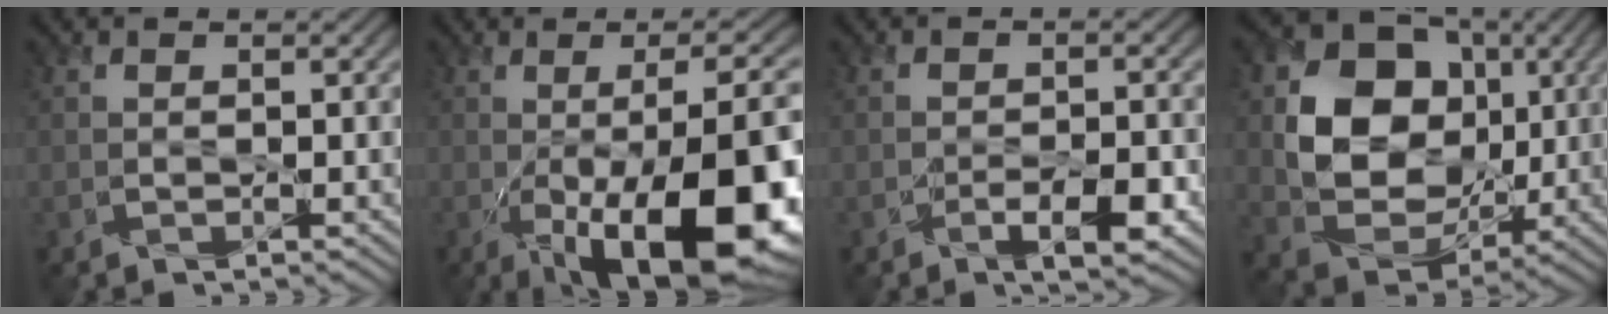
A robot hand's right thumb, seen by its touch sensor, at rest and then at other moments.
{"total": 16.6, "force": [-4.3, 5.8, 14.9], "torque": [-0.188, -0.011, -0.049]}
{"total": 3.3, "force": [-1.6, 1.3, 2.6], "torque": [-0.042, -0.004, -0.021]}
{"total": 13.2, "force": [1.8, 10.9, 7.3], "torque": [-0.144, -0.005, 0.029]}